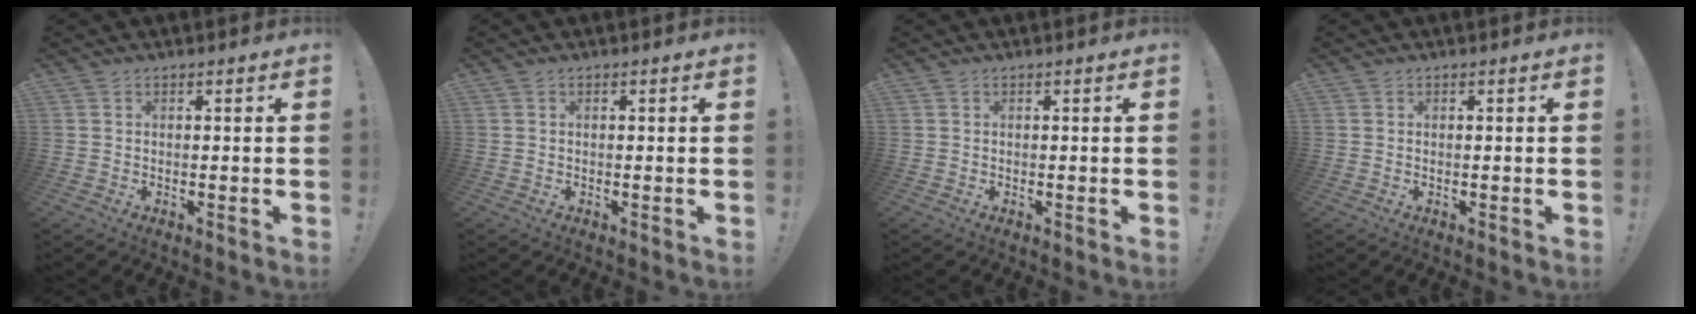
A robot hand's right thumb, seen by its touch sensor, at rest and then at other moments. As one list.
[{"total": 0.0}, {"total": 0.0}, {"total": 0.0}]